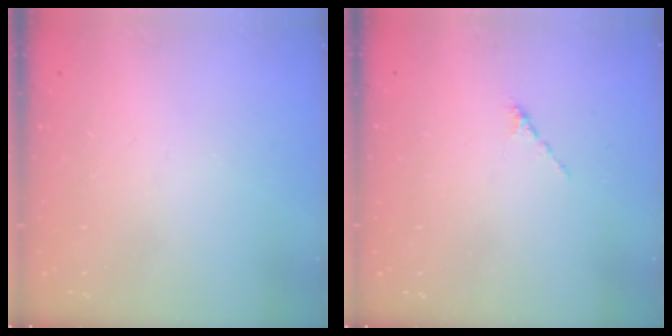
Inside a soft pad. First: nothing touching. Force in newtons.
{"total": 0.0}